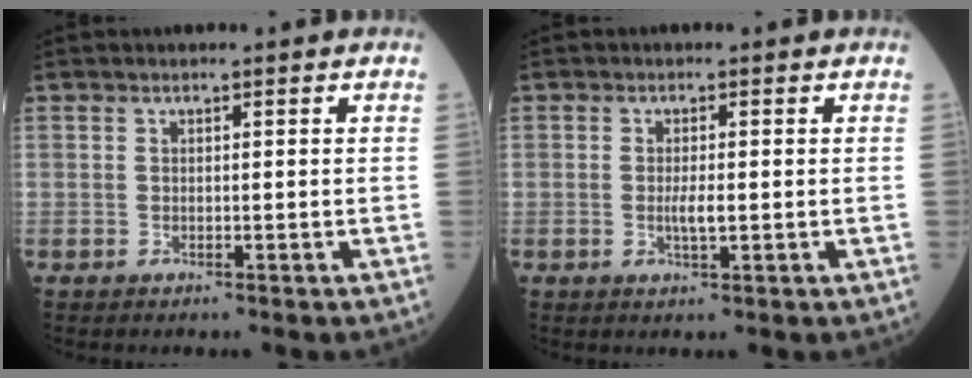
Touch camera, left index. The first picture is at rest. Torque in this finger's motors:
{"motor_torque": [0.55, 0.08, 0.07, 0.02]}